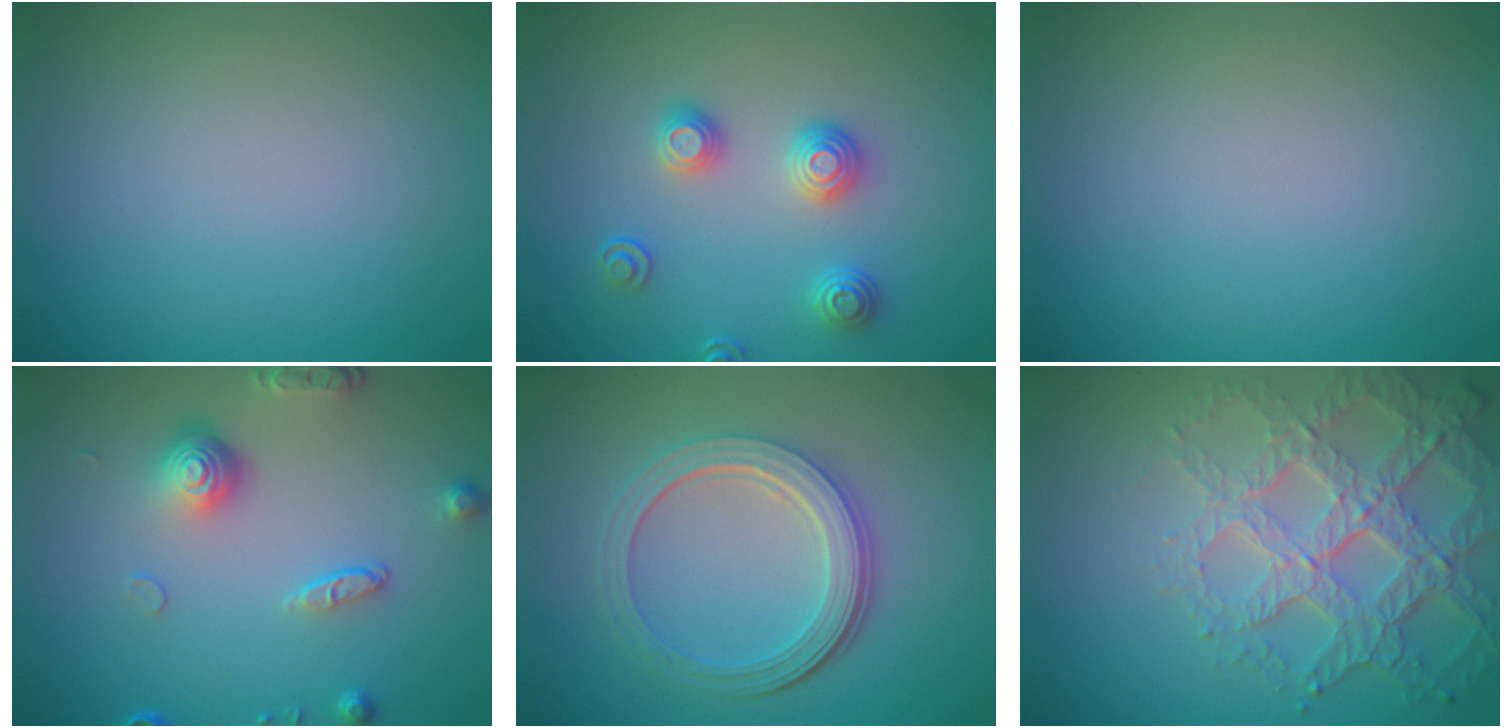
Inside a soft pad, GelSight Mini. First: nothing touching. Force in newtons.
{"total": 3.0, "press": 2.6, "slide": 1.3}
{"total": 0.0}
{"total": 4.4, "press": 3.2, "slide": 3.1}
{"total": 5.1, "press": 3.7, "slide": 3.5}
{"total": 6.9, "press": 5.0, "slide": 4.9}